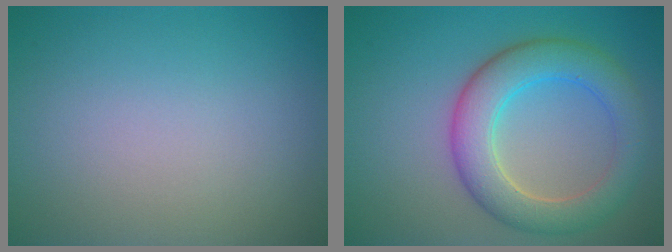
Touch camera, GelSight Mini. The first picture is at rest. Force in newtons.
{"total": 6.1, "press": 6.1, "slide": 0.4}